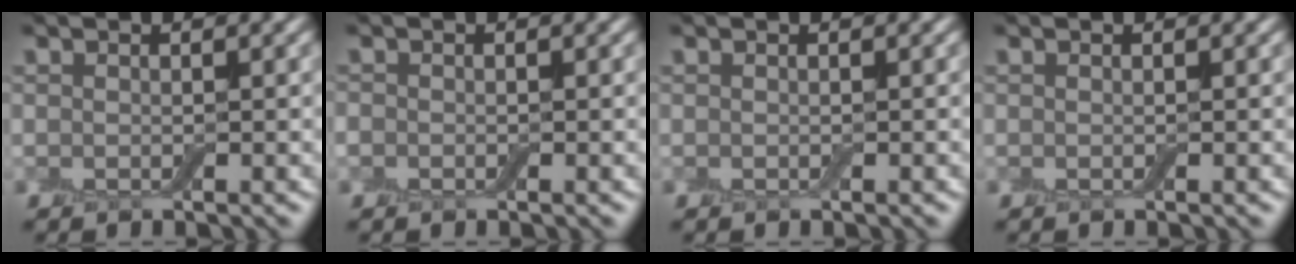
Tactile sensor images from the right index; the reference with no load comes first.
{"total": 0.7, "force": [-0.3, 0.6, 0.1], "torque": [-0.001, -0.003, -0.006]}
{"total": 0.0}
{"total": 0.0}